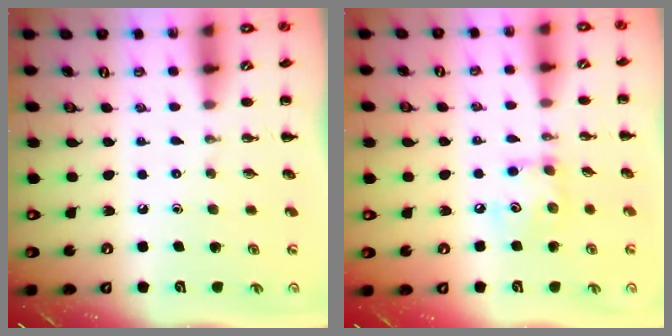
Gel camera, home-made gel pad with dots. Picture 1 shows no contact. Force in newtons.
{"total": 7.1, "press": 7.1, "slide": 0.4}